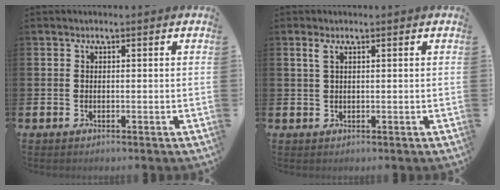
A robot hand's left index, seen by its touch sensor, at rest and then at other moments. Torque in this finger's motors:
{"motor_torque": [0.56, -0.19, 0.03, 0.08]}